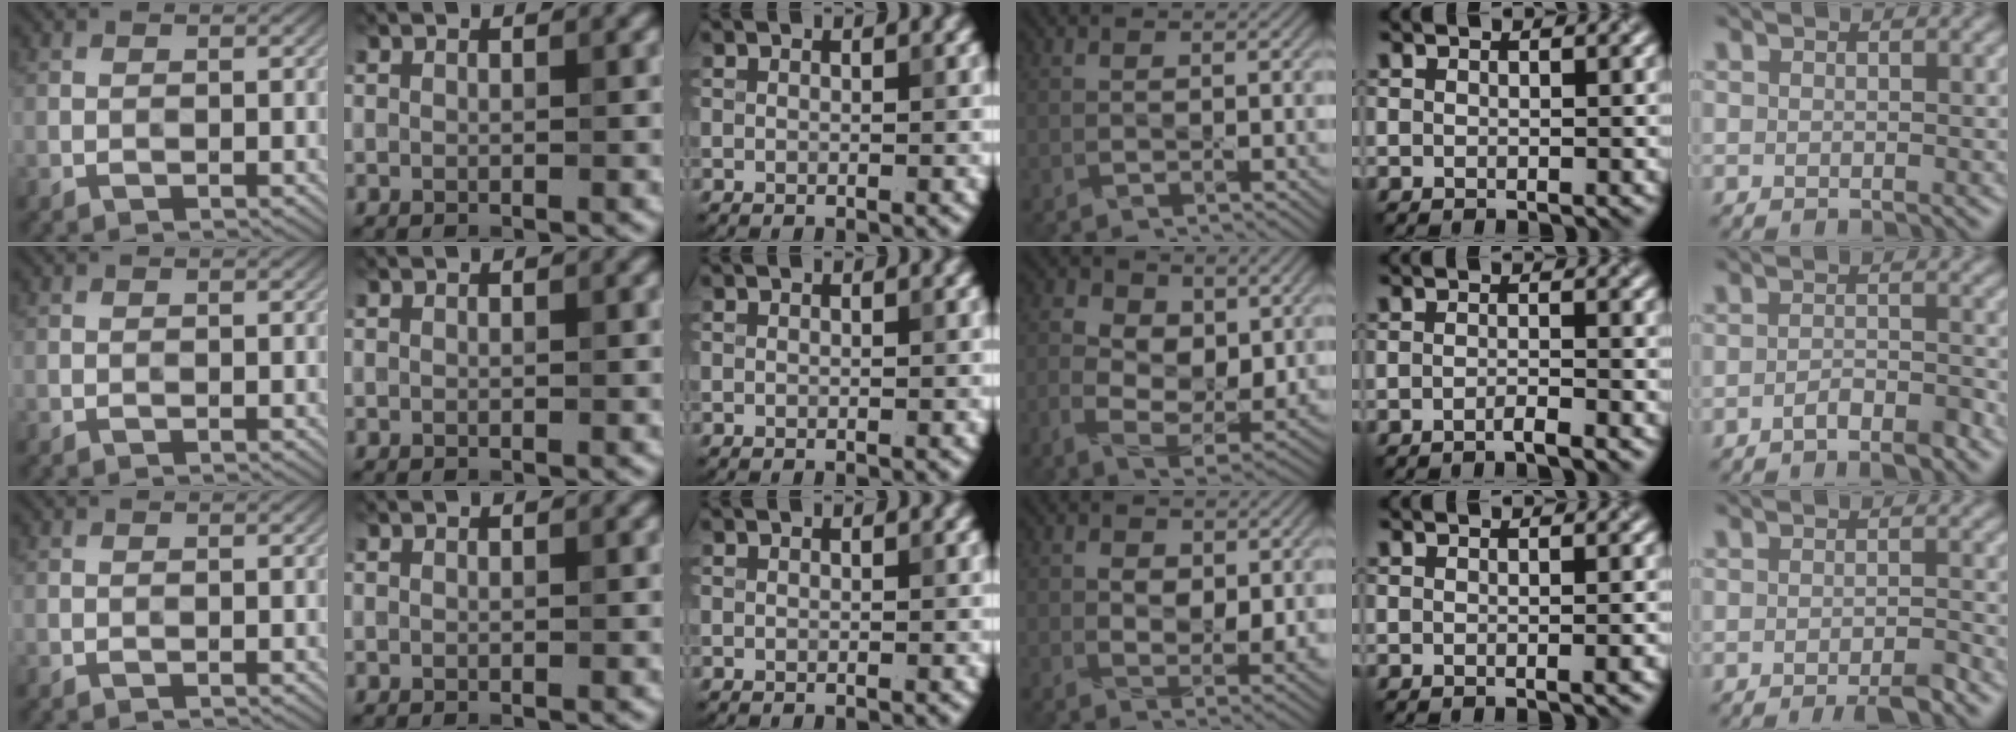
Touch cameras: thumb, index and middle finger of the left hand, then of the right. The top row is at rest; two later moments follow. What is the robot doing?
{"motion": "squeeze", "object": "air blower"}